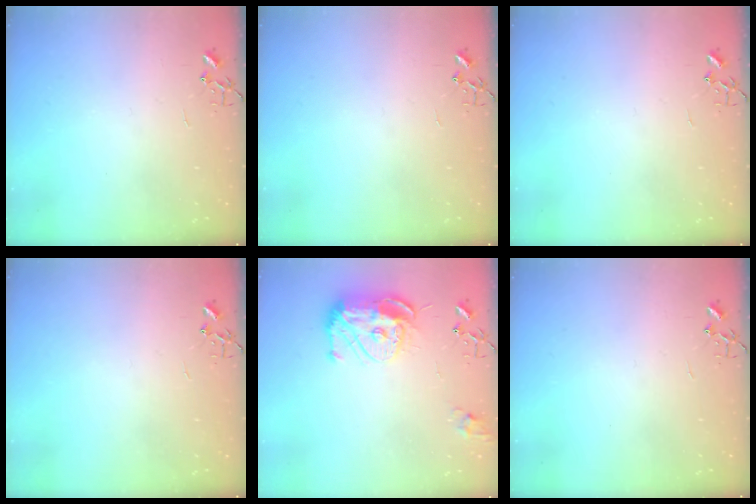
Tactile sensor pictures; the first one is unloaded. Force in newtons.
{"total": 0.0}
{"total": 0.0}
{"total": 0.0}
{"total": 13.5, "press": 13.4, "slide": 1.2}
{"total": 0.0}